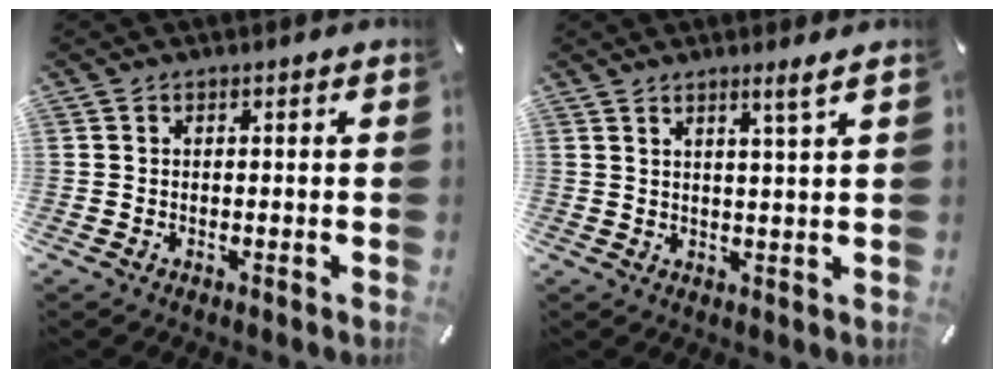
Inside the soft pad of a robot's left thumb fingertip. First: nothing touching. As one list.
[{"total": 3.8, "force": [2.7, -0.6, 2.6], "torque": [-0.055, -0.009, 0.045]}]